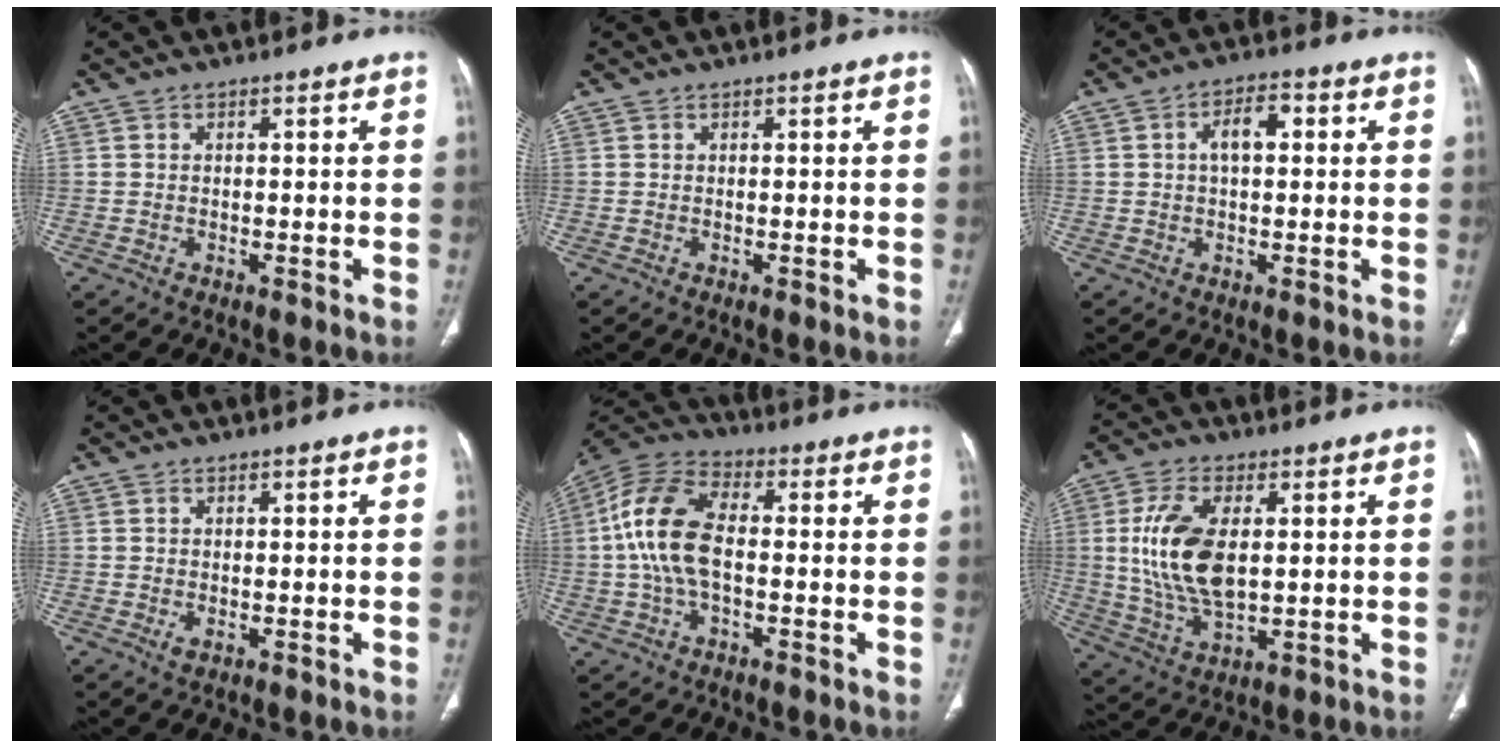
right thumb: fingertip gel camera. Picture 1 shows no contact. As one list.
[{"total": 0.0}, {"total": 5.0, "force": [0.9, 2.6, 4.2], "torque": [-0.071, 0.016, 0.011]}, {"total": 1.1, "force": [-0.2, 0.7, 0.8], "torque": [-0.016, -0.003, 0.001]}, {"total": 13.0, "force": [-0.3, 7.2, 10.8], "torque": [-0.224, 0.033, -0.011]}, {"total": 13.8, "force": [1.8, 7.1, 11.7], "torque": [-0.236, -0.011, 0.041]}]